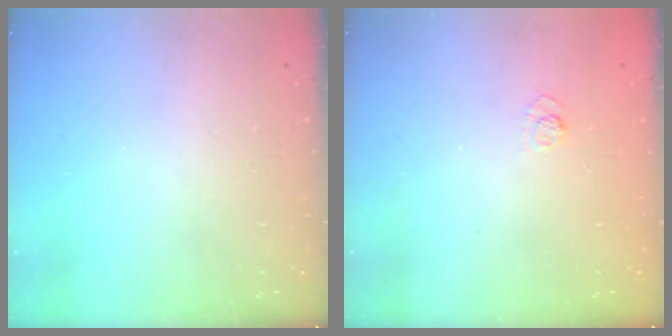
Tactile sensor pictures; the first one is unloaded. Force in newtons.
{"total": 2.4, "press": 2.0, "slide": 1.3}